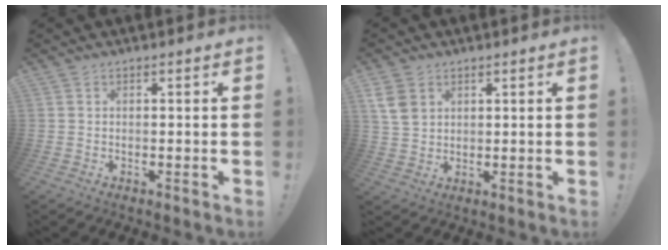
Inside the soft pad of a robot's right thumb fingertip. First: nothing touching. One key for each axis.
{"total": 7.1, "fx": 3.1, "fy": 5.3, "fz": 3.6, "tx": -0.062, "ty": -0.007, "tz": 0.063}